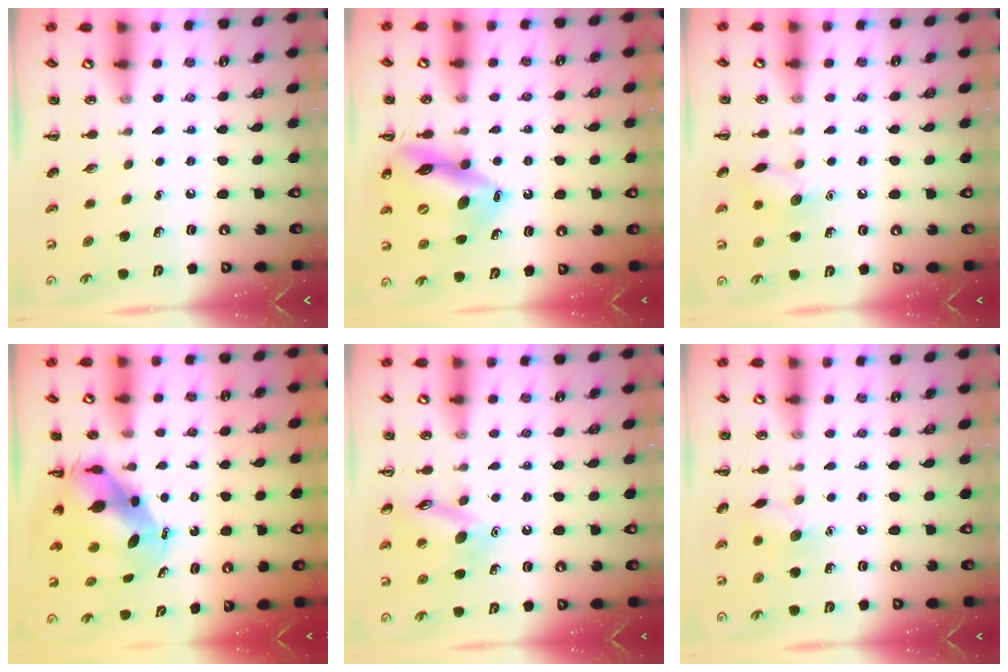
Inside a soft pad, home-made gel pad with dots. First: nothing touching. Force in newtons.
{"total": 16.9, "press": 16.5, "slide": 3.6}
{"total": 7.6, "press": 7.6, "slide": 1.0}
{"total": 7.5, "press": 7.2, "slide": 2.2}
{"total": 12.5, "press": 12.4, "slide": 1.9}
{"total": 7.2, "press": 7.1, "slide": 1.4}